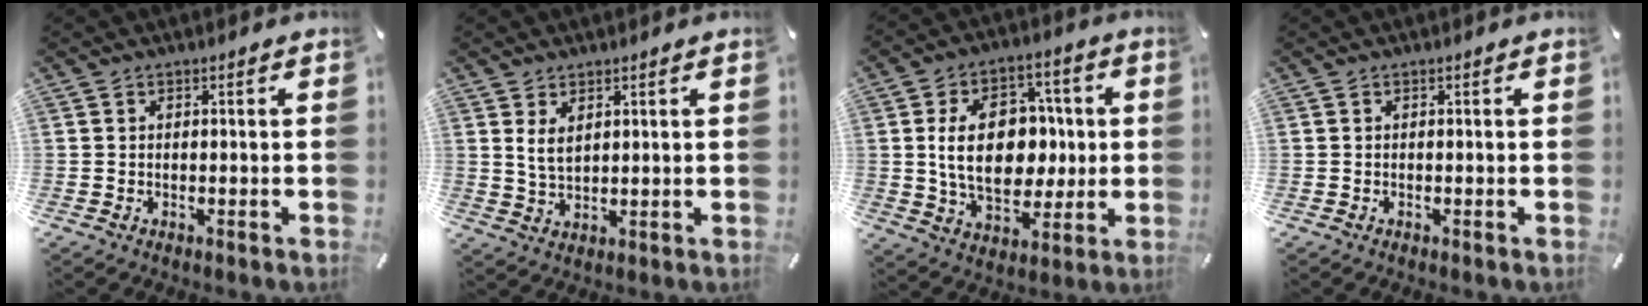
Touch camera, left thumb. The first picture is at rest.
{"total": 4.1, "force": [2.0, 2.2, 2.8], "torque": [-0.066, -0.001, 0.035]}
{"total": 17.5, "force": [1.0, 12.3, 12.4], "torque": [-0.226, 0.011, 0.018]}
{"total": 0.0}